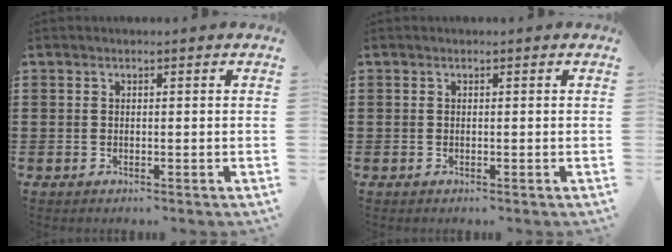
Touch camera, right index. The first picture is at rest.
{"total": 0.0}